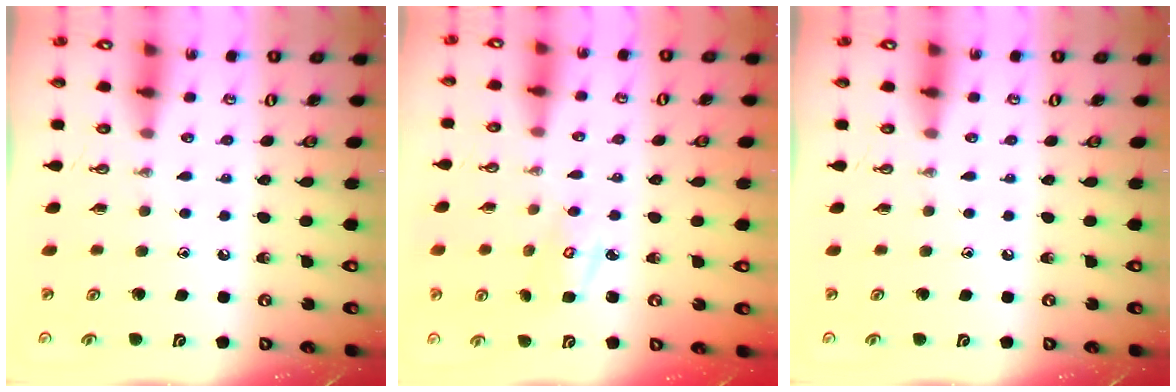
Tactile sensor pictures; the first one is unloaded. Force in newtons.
{"total": 3.4, "press": 3.4, "slide": 0.3}
{"total": 0.0}